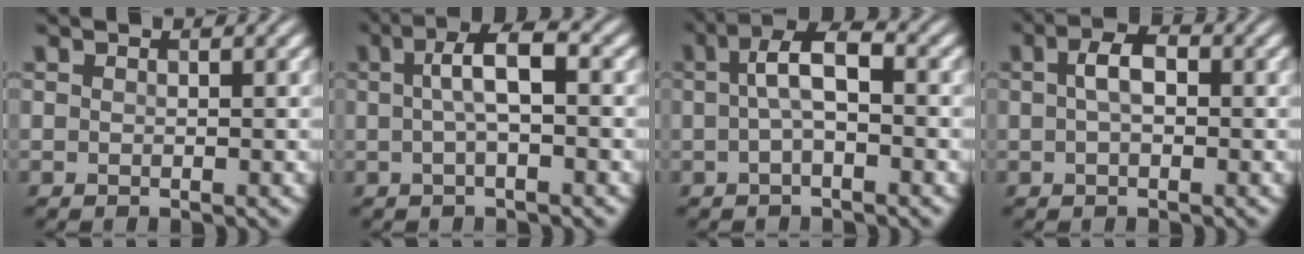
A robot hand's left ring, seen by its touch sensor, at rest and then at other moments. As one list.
[{"total": 4.0, "force": [0.4, 1.0, 3.8], "torque": [-0.070, 0.010, 0.004]}, {"total": 3.8, "force": [0.3, 1.4, 3.5], "torque": [-0.070, 0.010, 0.000]}, {"total": 2.8, "force": [0.3, 1.5, 2.4], "torque": [-0.044, 0.006, 0.001]}]